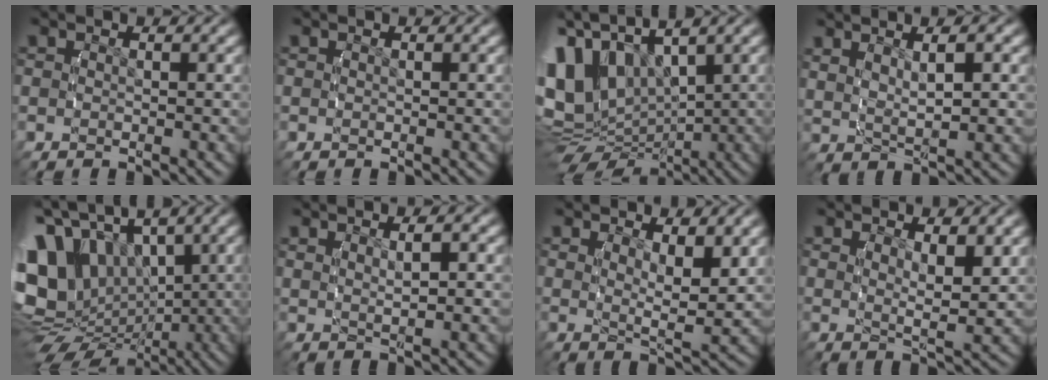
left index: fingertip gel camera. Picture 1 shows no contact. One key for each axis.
{"total": 0.0}
{"total": 13.6, "fx": 1.3, "fy": 10.7, "fz": 8.3, "tx": -0.184, "ty": -0.022, "tz": 0.027}
{"total": 5.3, "fx": 2.4, "fy": 2.2, "fz": 4.2, "tx": -0.063, "ty": 0.011, "tz": 0.042}
{"total": 15.3, "fx": 1.2, "fy": 12.3, "fz": 9.0, "tx": -0.203, "ty": -0.035, "tz": 0.023}
{"total": 3.0, "fx": 1.7, "fy": 0.4, "fz": 2.4, "tx": -0.032, "ty": 0.007, "tz": 0.035}
{"total": 3.6, "fx": 2.4, "fy": 0.2, "fz": 2.7, "tx": -0.037, "ty": -0.012, "tz": 0.044}
{"total": 3.1, "fx": 2.1, "fy": 0.0, "fz": 2.3, "tx": -0.033, "ty": -0.009, "tz": 0.039}